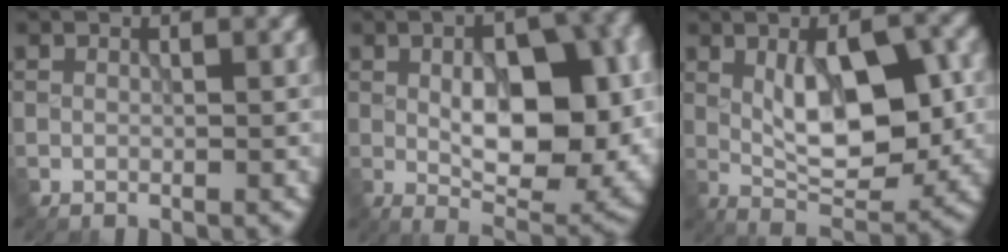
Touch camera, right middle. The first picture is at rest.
{"total": 11.3, "force": [-0.3, 5.6, 9.8], "torque": [-0.139, -0.005, 0.003]}
{"total": 8.6, "force": [0.6, 3.4, 7.8], "torque": [-0.127, -0.002, 0.014]}